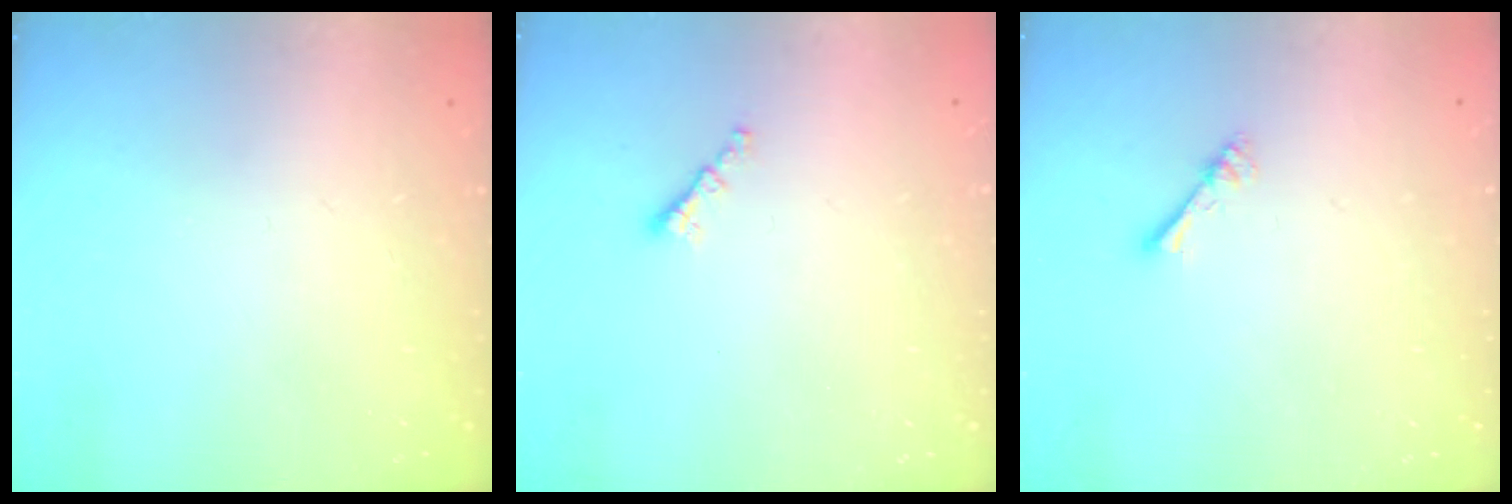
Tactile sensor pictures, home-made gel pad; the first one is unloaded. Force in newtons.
{"total": 1.3, "press": 1.2, "slide": 0.5}
{"total": 2.4, "press": 2.4, "slide": 0.2}